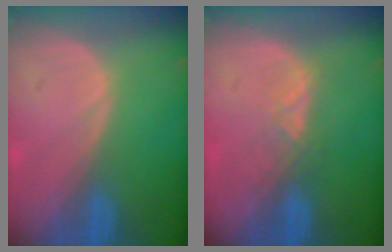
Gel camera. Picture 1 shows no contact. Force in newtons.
{"total": 2.3, "press": 2.2, "slide": 0.9}